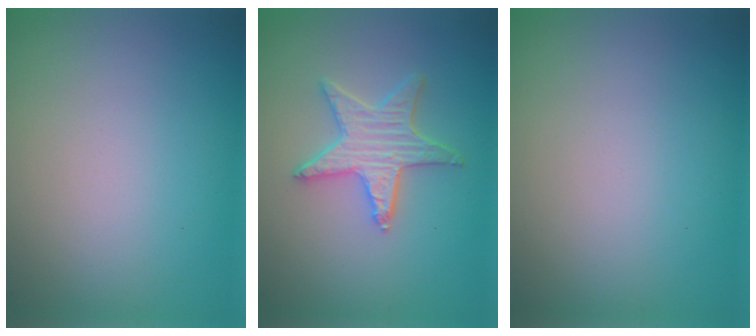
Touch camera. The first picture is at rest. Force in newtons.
{"total": 3.9, "press": 3.6, "slide": 1.6}
{"total": 0.0}